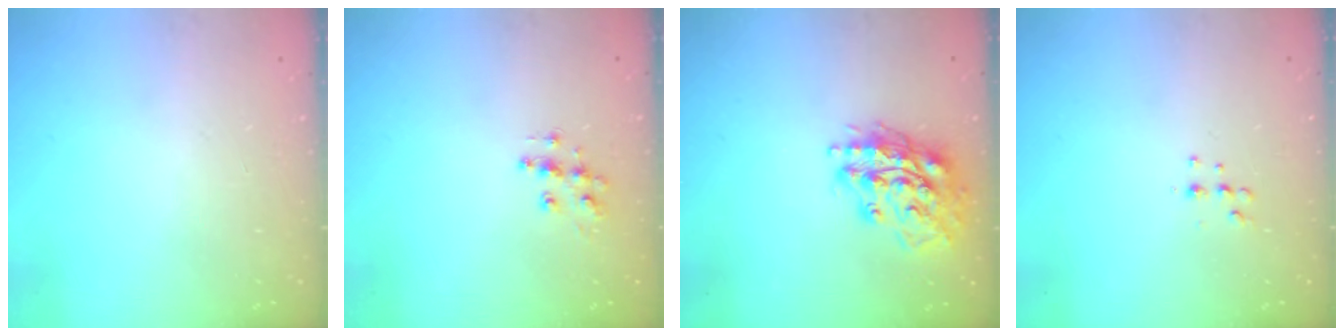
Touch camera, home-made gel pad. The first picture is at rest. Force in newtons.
{"total": 9.0, "press": 9.0, "slide": 0.5}
{"total": 18.0, "press": 17.8, "slide": 2.5}
{"total": 4.9, "press": 4.8, "slide": 1.1}